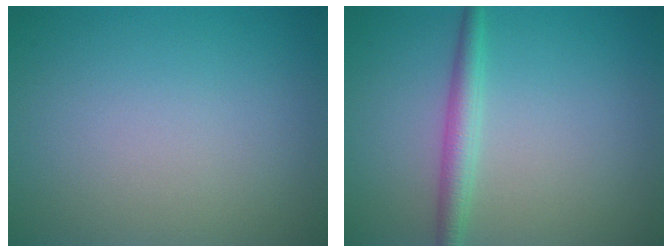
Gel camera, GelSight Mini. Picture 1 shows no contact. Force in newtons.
{"total": 2.4, "press": 2.4, "slide": 0.1}